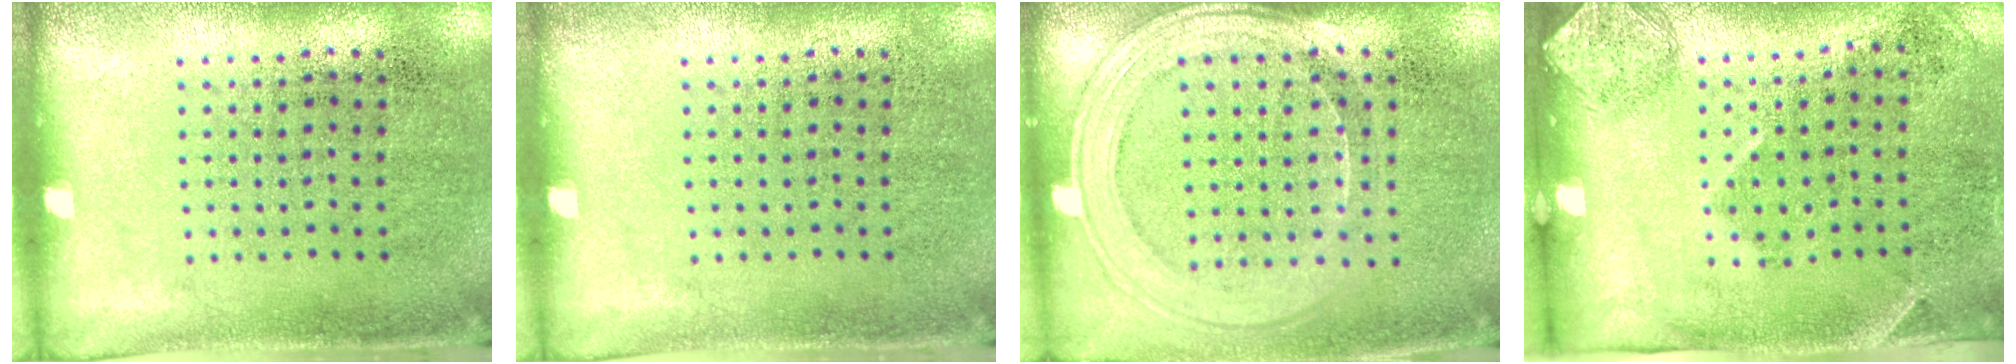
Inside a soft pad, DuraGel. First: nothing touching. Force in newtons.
{"total": 0.0}
{"total": 1.6, "press": 1.4, "slide": 0.7}
{"total": 1.9, "press": 1.2, "slide": 1.4}